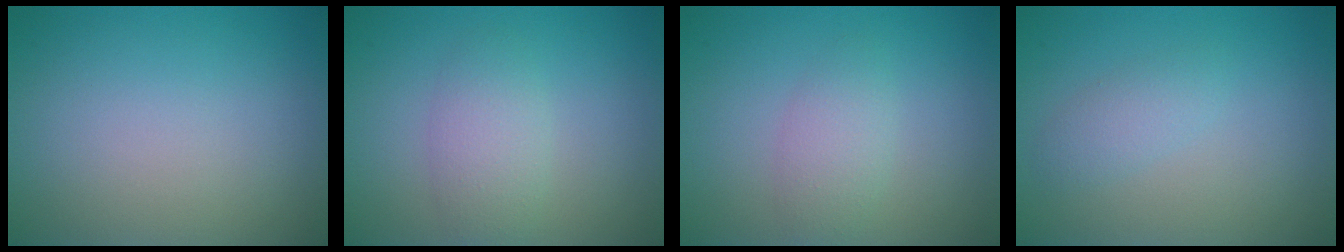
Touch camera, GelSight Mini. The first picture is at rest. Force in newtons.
{"total": 2.8, "press": 2.8, "slide": 0.1}
{"total": 2.2, "press": 2.2, "slide": 0.1}
{"total": 1.6, "press": 1.6, "slide": 0.1}